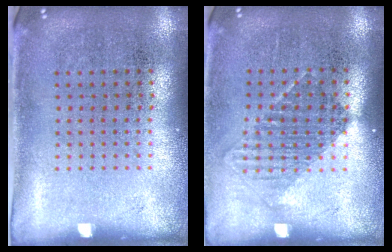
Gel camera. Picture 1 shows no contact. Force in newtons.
{"total": 1.3, "press": 1.1, "slide": 0.7}